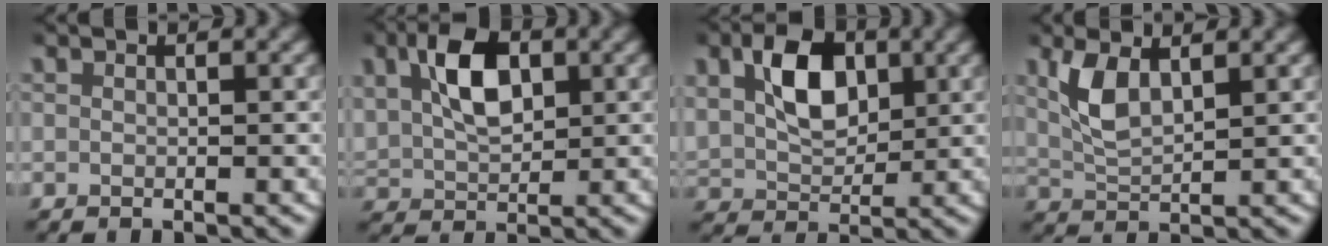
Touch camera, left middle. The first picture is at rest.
{"total": 6.0, "force": [1.7, 4.0, 4.2], "torque": [-0.086, 0.000, 0.033]}
{"total": 6.4, "force": [1.6, 4.7, 4.0], "torque": [-0.079, -0.002, 0.031]}
{"total": 3.4, "force": [1.5, 1.5, 2.7], "torque": [-0.070, -0.003, 0.032]}